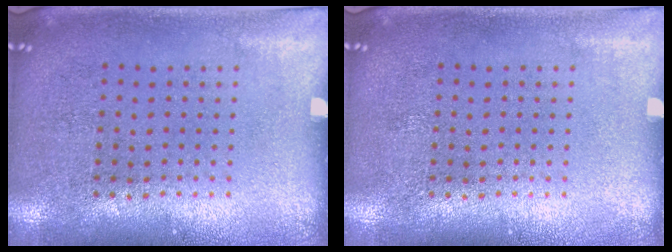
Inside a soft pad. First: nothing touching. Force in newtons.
{"total": 0.0}